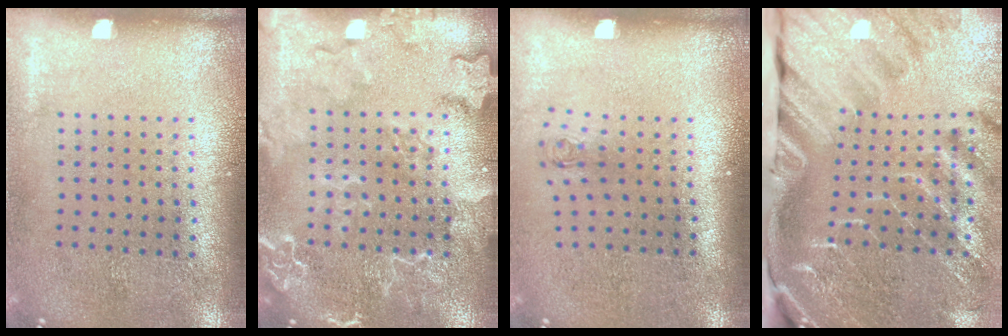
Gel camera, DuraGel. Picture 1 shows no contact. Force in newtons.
{"total": 2.4, "press": 2.3, "slide": 0.5}
{"total": 0.7, "press": 0.3, "slide": 0.7}
{"total": 4.5, "press": 3.3, "slide": 3.0}